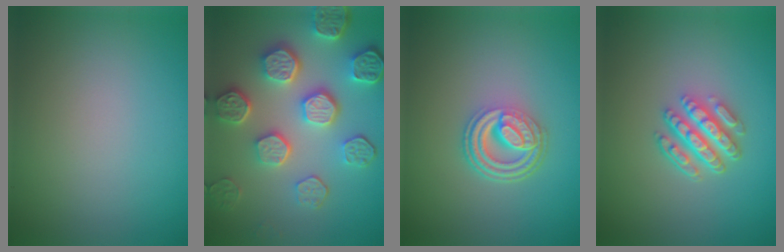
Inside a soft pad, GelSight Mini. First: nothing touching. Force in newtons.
{"total": 7.7, "press": 6.0, "slide": 4.8}
{"total": 4.9, "press": 3.4, "slide": 3.5}
{"total": 4.7, "press": 3.5, "slide": 3.1}